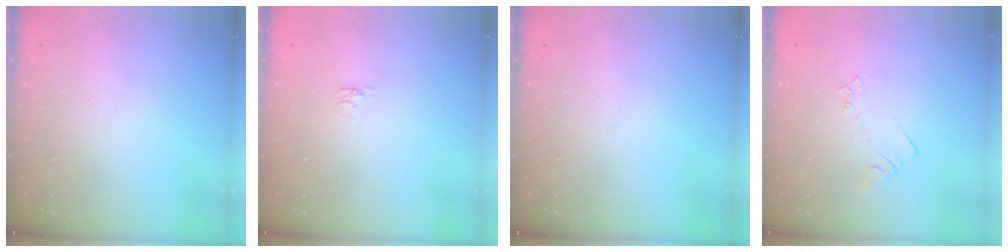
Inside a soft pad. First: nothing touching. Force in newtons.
{"total": 3.4, "press": 3.4, "slide": 0.4}
{"total": 0.0}
{"total": 2.5, "press": 2.5, "slide": 0.3}